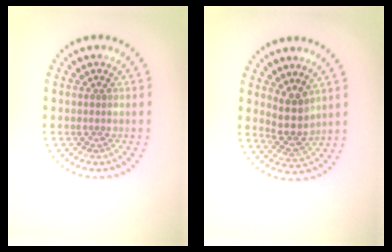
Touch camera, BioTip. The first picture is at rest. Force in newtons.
{"total": 3.1, "press": 2.5, "slide": 1.8}